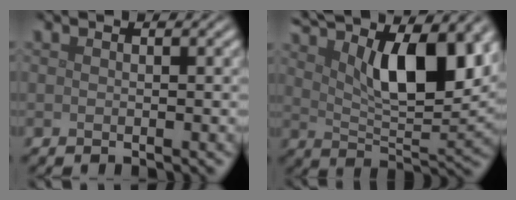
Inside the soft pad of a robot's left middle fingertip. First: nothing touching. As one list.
[{"total": 12.1, "force": [5.4, 4.0, 10.1], "torque": [-0.152, 0.006, 0.092]}]